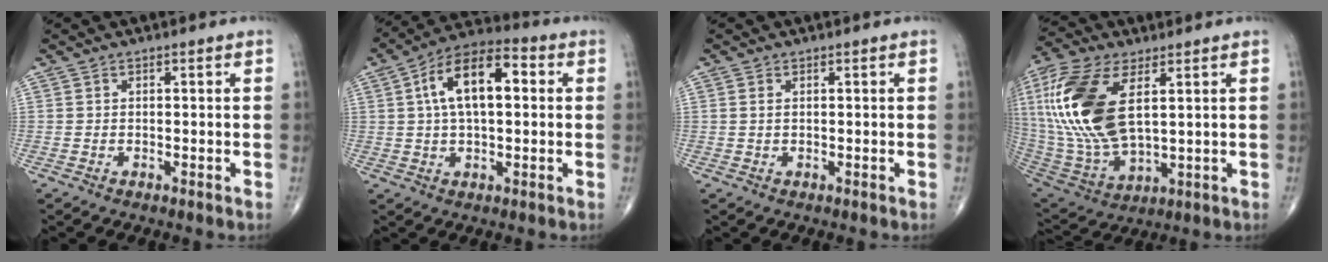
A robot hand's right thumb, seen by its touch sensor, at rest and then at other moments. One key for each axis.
{"total": 13.6, "fx": 2.6, "fy": 6.7, "fz": 11.6, "tx": -0.196, "ty": 0.025, "tz": 0.036}
{"total": 0.8, "fx": 0.2, "fy": 0.4, "fz": 0.6, "tx": -0.015, "ty": 0.001, "tz": 0.006}
{"total": 22.5, "fx": 5.5, "fy": 11.0, "fz": 18.9, "tx": -0.421, "ty": -0.024, "tz": 0.108}